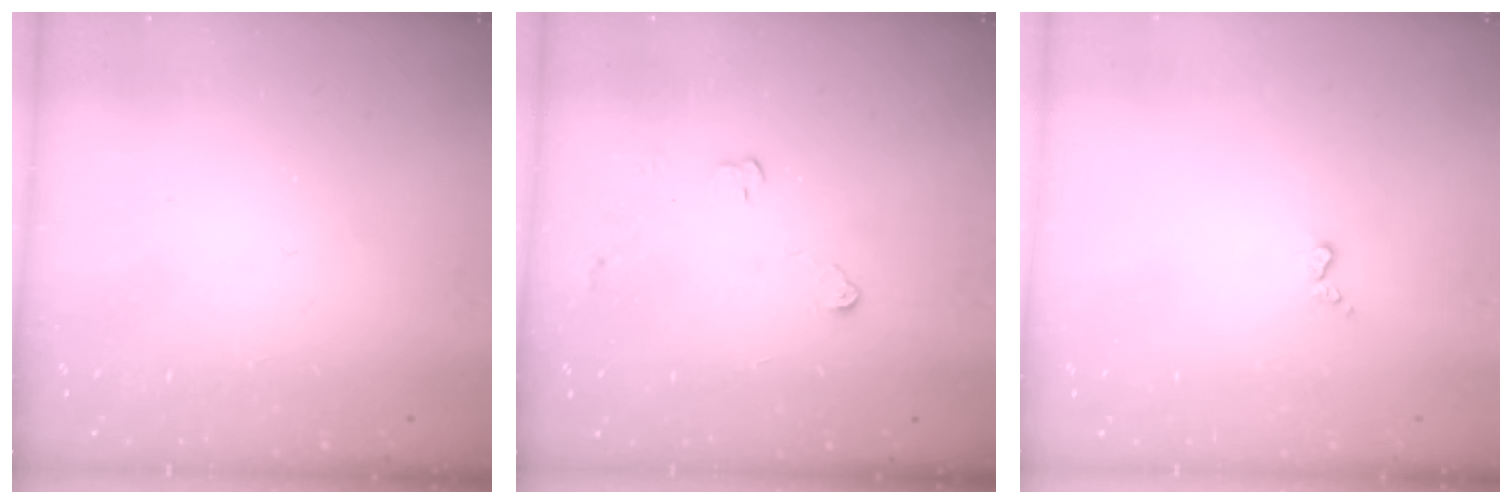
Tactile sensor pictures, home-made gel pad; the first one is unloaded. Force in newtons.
{"total": 2.9, "press": 2.9, "slide": 0.4}
{"total": 3.0, "press": 2.9, "slide": 0.5}